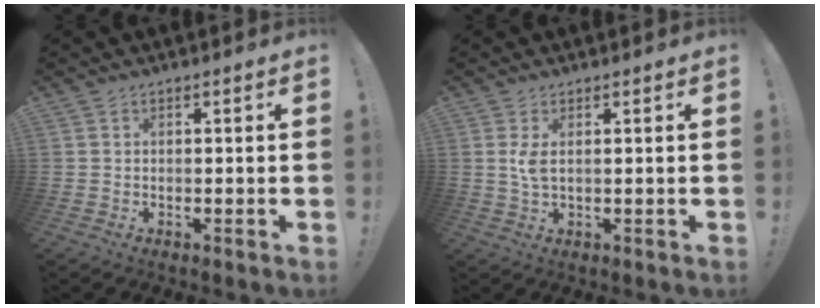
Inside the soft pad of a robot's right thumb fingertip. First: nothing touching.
{"total": 3.5, "force": [0.8, 1.1, 3.3], "torque": [-0.060, 0.000, 0.013]}